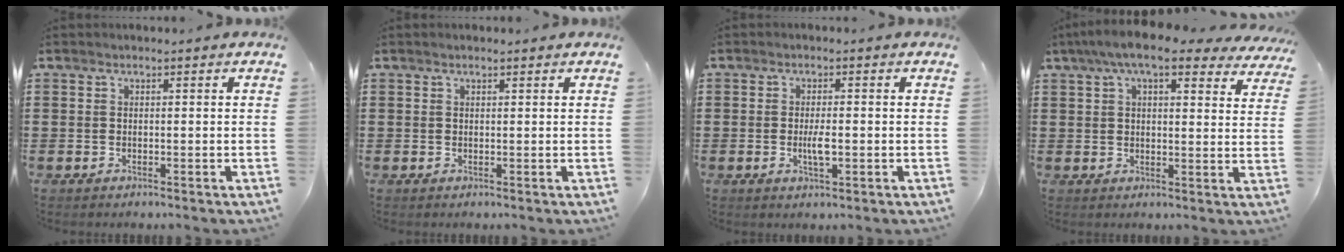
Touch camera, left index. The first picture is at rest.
{"total": 0.6, "force": [0.4, 0.1, 0.5], "torque": [-0.009, 0.002, 0.008]}
{"total": 3.1, "force": [-0.4, 0.8, 3.0], "torque": [-0.059, -0.006, -0.008]}
{"total": 8.2, "force": [6.2, 1.6, 5.2], "torque": [-0.110, -0.007, 0.109]}